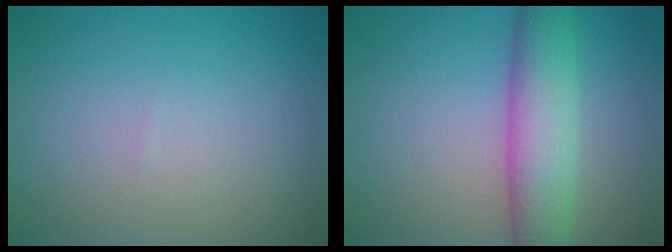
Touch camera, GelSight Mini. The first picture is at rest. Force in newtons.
{"total": 6.0, "press": 6.0, "slide": 0.2}